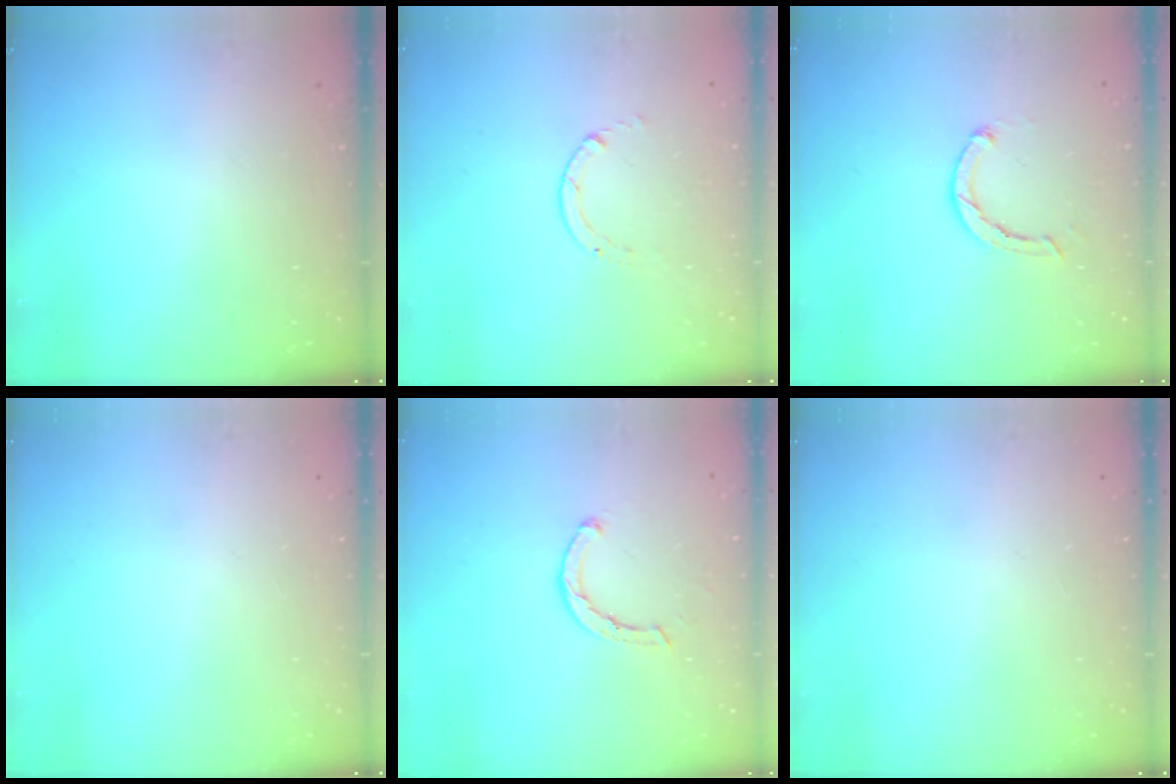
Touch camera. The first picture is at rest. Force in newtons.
{"total": 0.6, "press": 0.5, "slide": 0.1}
{"total": 2.3, "press": 2.3, "slide": 0.3}
{"total": 0.0}
{"total": 2.1, "press": 2.1, "slide": 0.1}
{"total": 0.0}